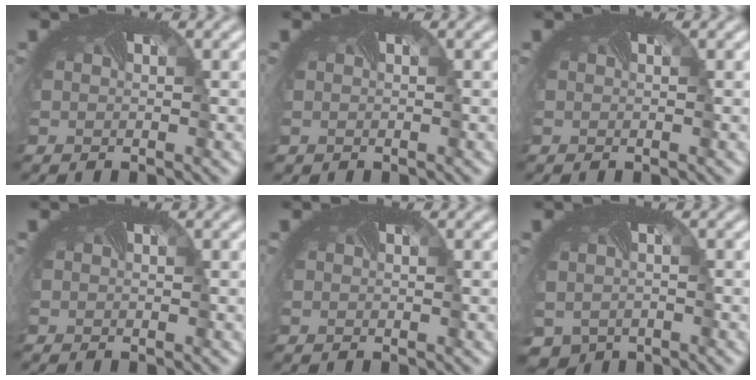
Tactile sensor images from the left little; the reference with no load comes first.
{"total": 0.5, "force": [0.0, 0.5, 0.1], "torque": [-0.004, 0.001, 0.007]}
{"total": 0.0}
{"total": 0.0}
{"total": 0.0}
{"total": 4.1, "force": [-2.4, 2.9, 1.5], "torque": [-0.034, -0.027, -0.031]}